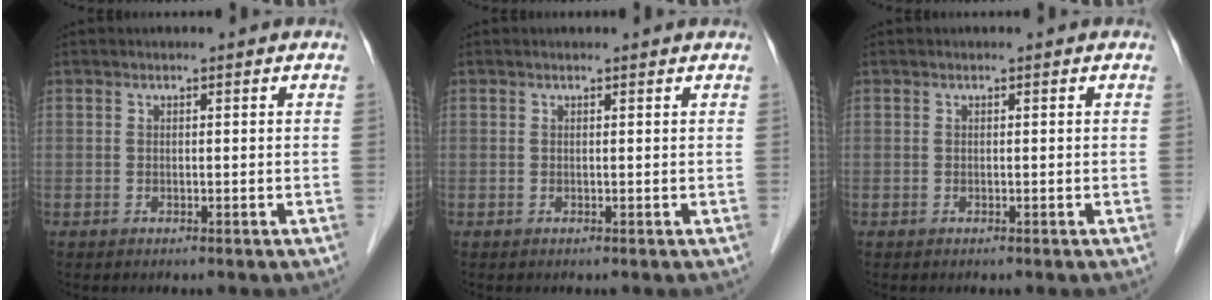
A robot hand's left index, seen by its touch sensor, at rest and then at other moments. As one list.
[{"total": 1.2, "force": [1.2, 0.0, 0.1], "torque": [-0.012, 0.003, 0.010]}, {"total": 0.0}]